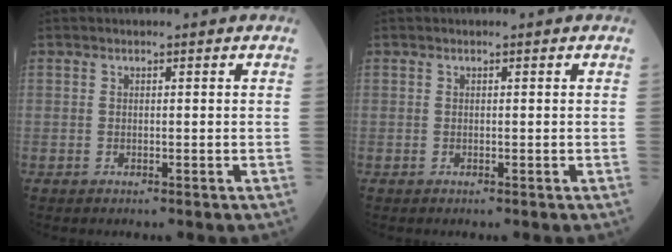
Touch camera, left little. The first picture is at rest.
{"total": 0.0}